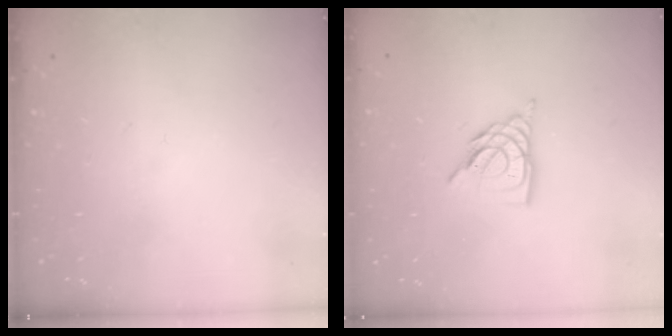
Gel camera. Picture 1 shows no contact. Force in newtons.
{"total": 9.0, "press": 8.9, "slide": 1.2}